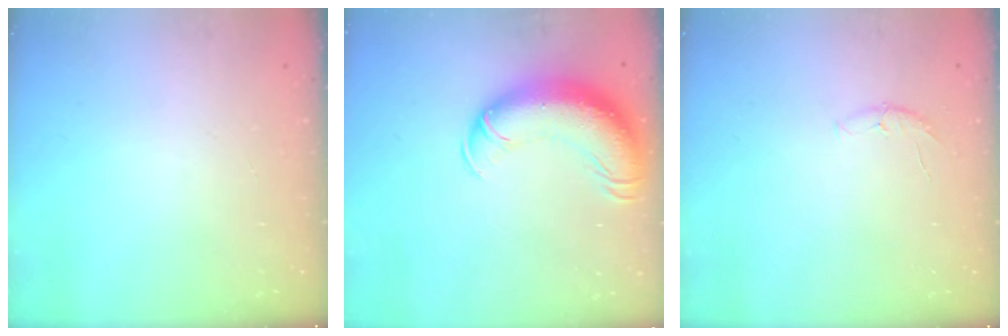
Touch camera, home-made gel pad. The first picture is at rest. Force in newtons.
{"total": 16.3, "press": 15.9, "slide": 3.9}
{"total": 4.2, "press": 4.2, "slide": 0.6}